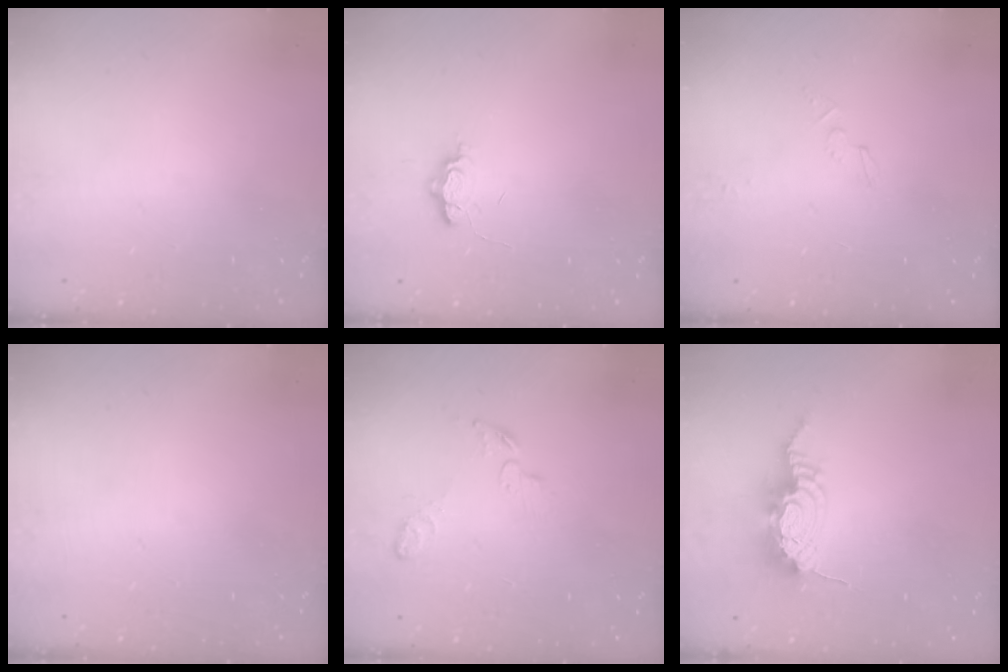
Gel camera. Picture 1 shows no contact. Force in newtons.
{"total": 4.5, "press": 4.5, "slide": 0.6}
{"total": 2.9, "press": 2.9, "slide": 0.2}
{"total": 0.0}
{"total": 5.2, "press": 5.2, "slide": 0.6}
{"total": 12.2, "press": 12.1, "slide": 1.2}